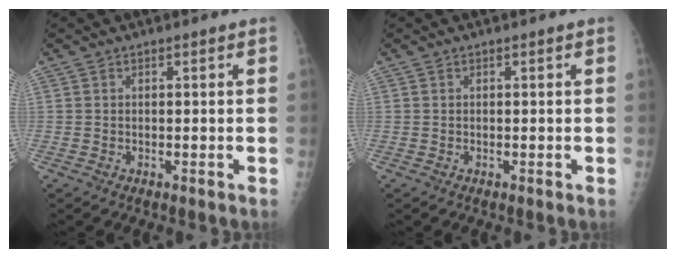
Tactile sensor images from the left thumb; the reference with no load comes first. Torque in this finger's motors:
{"motor_torque": [-0.02, 0.02, 0.00, 0.00, 0.00]}